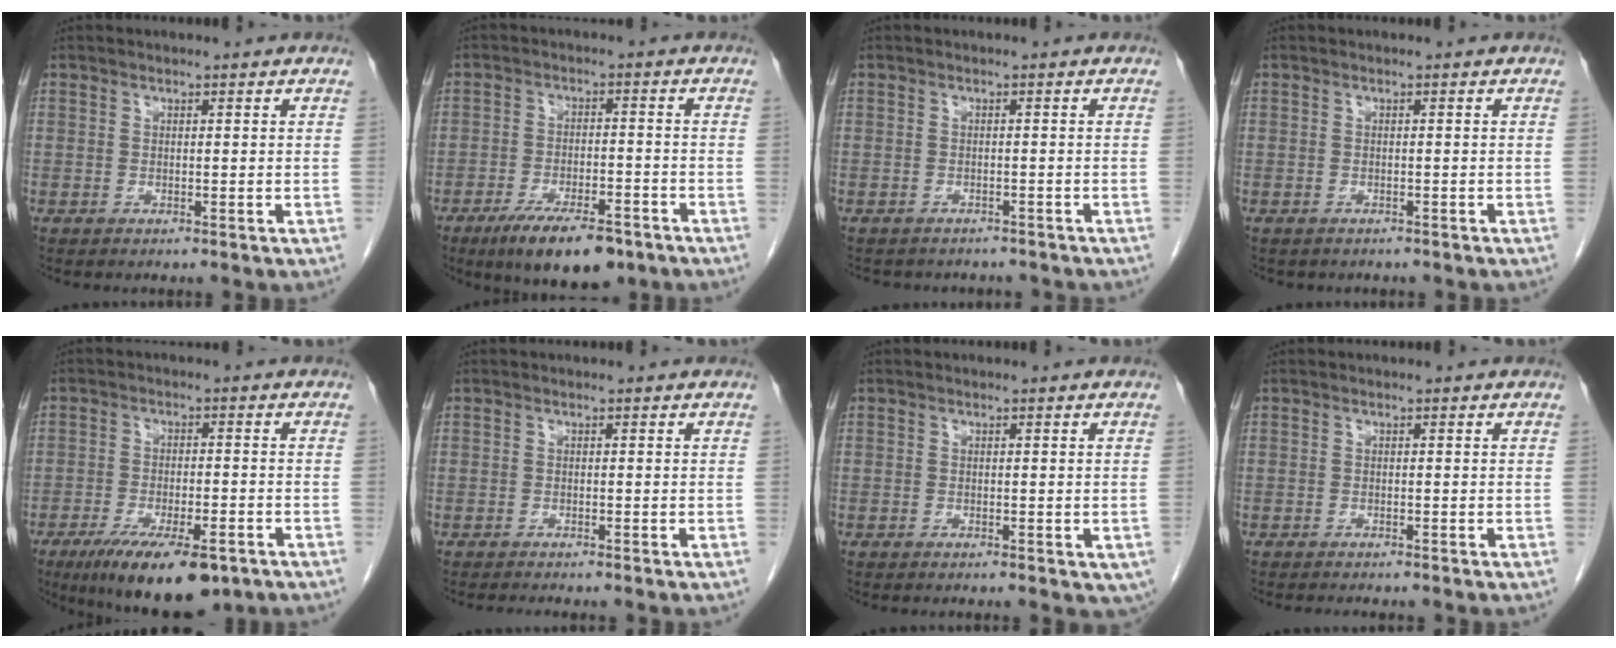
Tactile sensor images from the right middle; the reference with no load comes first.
{"total": 10.8, "force": [-7.5, 3.4, 7.0], "torque": [-0.109, -0.009, -0.118]}
{"total": 6.8, "force": [-6.0, 2.7, 1.6], "torque": [-0.025, 0.006, -0.066]}
{"total": 1.7, "force": [-1.5, 0.8, 0.4], "torque": [-0.016, -0.001, -0.016]}
{"total": 12.8, "force": [-8.3, 3.9, 8.9], "torque": [-0.138, -0.016, -0.127]}
{"total": 2.0, "force": [-1.8, -0.1, 0.9], "torque": [-0.014, -0.003, -0.027]}
{"total": 3.3, "force": [-1.7, 1.2, 2.5], "torque": [-0.019, -0.004, -0.024]}
{"total": 2.4, "force": [-2.1, 0.3, 1.1], "torque": [-0.018, -0.005, -0.025]}